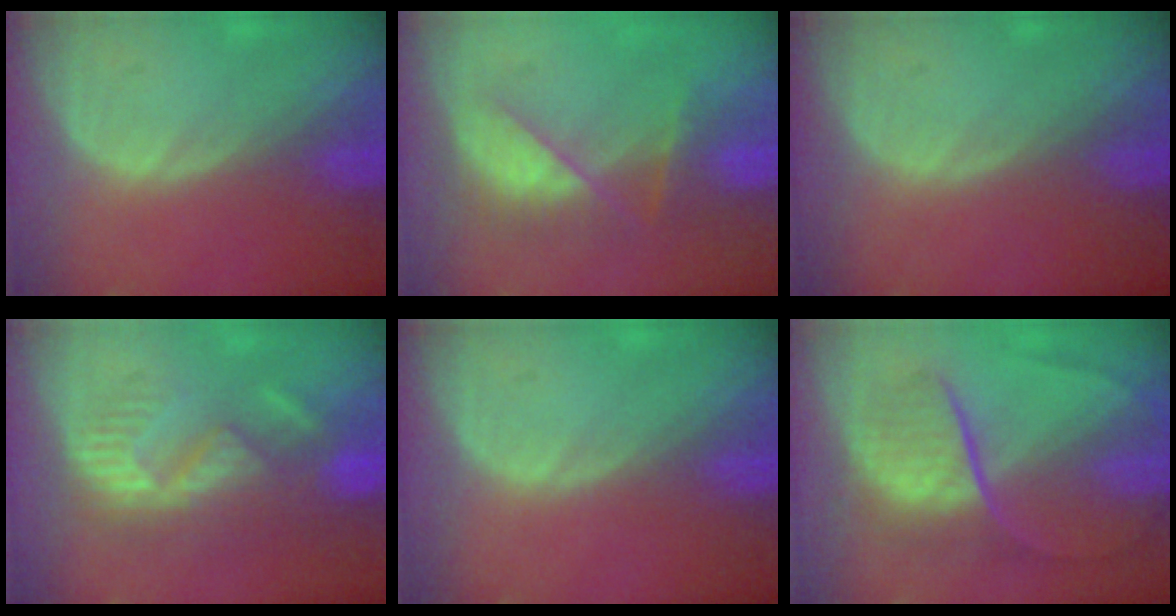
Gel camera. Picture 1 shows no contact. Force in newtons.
{"total": 7.3, "press": 6.9, "slide": 2.4}
{"total": 0.0}
{"total": 8.7, "press": 8.1, "slide": 3.0}
{"total": 0.0}
{"total": 8.9, "press": 7.5, "slide": 4.7}